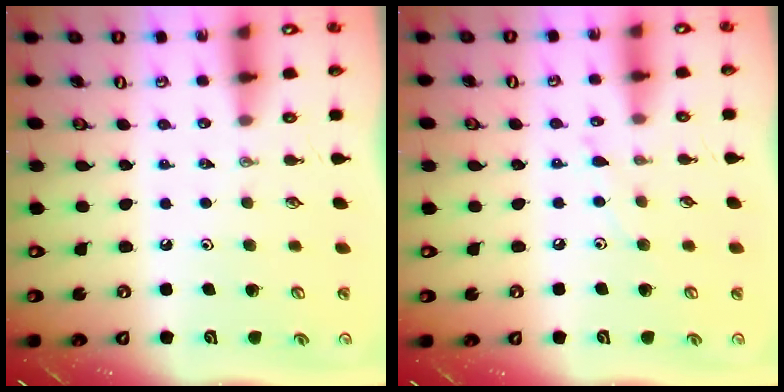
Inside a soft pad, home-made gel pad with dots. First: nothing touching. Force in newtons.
{"total": 5.5, "press": 5.5, "slide": 0.4}